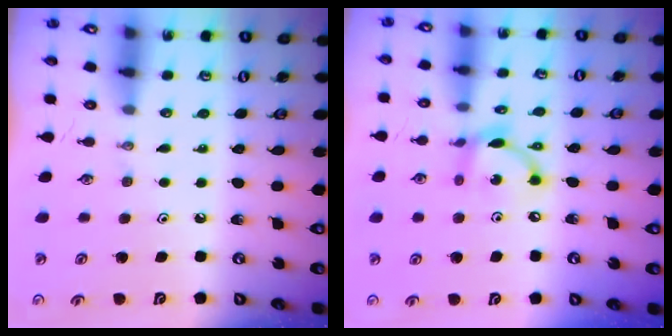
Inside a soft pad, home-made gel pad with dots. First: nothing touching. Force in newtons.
{"total": 10.3, "press": 10.3, "slide": 0.6}